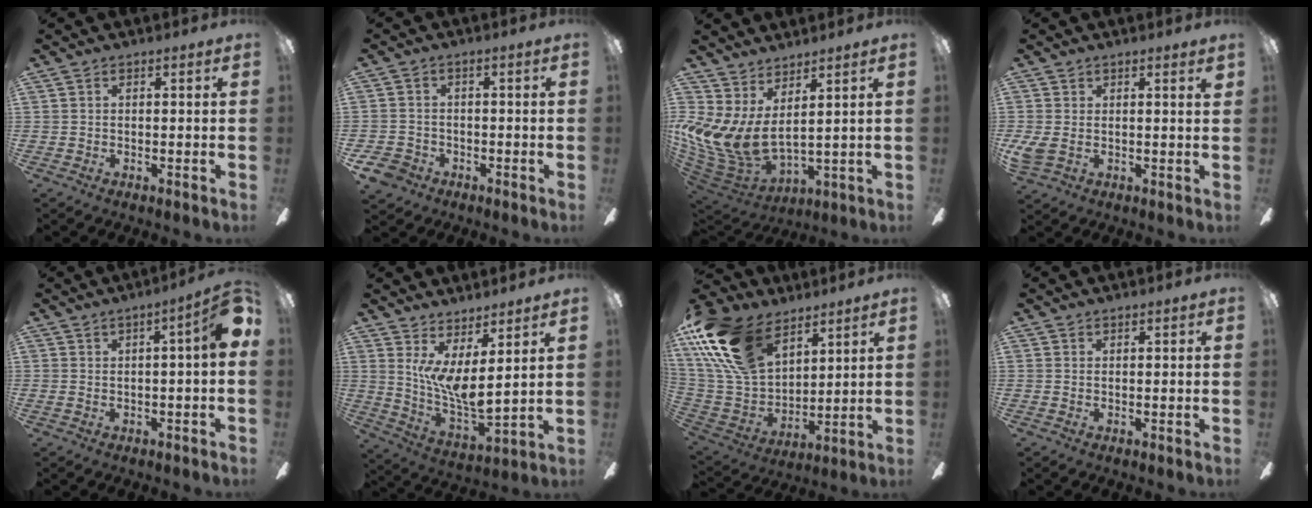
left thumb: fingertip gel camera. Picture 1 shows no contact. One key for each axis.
{"total": 5.0, "fx": -2.7, "fy": 3.9, "fz": 1.3, "tx": -0.048, "ty": 0.012, "tz": -0.055}
{"total": 11.6, "fx": 2.2, "fy": 6.4, "fz": 9.4, "tx": -0.225, "ty": -0.044, "tz": 0.046}
{"total": 4.3, "fx": 1.3, "fy": 2.0, "fz": 3.6, "tx": -0.058, "ty": -0.010, "tz": 0.024}
{"total": 6.1, "fx": 1.0, "fy": 0.8, "fz": 5.9, "tx": -0.090, "ty": -0.003, "tz": 0.016}
{"total": 9.3, "fx": 5.4, "fy": 2.4, "fz": 7.2, "tx": -0.160, "ty": -0.059, "tz": 0.100}
{"total": 21.8, "fx": 12.7, "fy": 12.5, "fz": 12.6, "tx": -0.300, "ty": -0.048, "tz": 0.234}
{"total": 0.0}